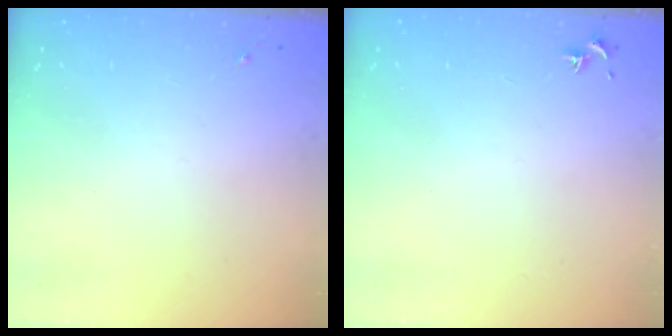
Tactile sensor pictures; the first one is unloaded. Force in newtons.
{"total": 0.7, "press": 0.6, "slide": 0.5}